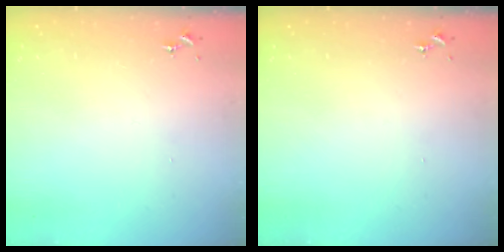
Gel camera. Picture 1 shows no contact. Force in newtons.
{"total": 0.0}